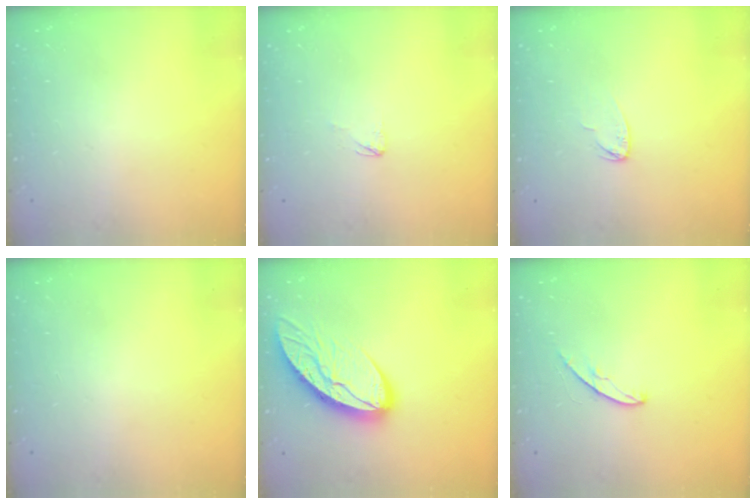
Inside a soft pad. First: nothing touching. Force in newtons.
{"total": 2.3, "press": 2.3, "slide": 0.2}
{"total": 3.9, "press": 3.9, "slide": 0.3}
{"total": 0.0}
{"total": 11.7, "press": 11.6, "slide": 1.5}
{"total": 5.1, "press": 5.1, "slide": 0.5}